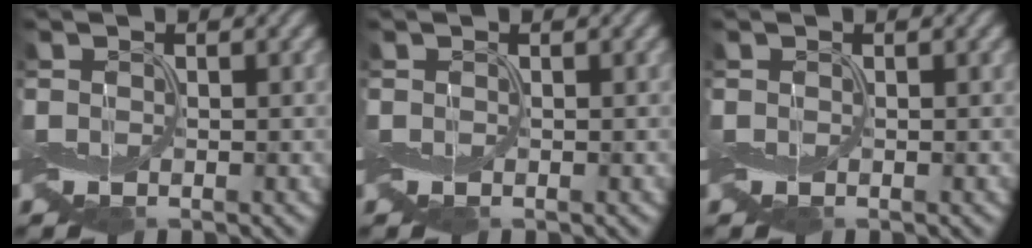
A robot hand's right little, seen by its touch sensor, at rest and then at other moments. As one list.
[{"total": 0.0}, {"total": 0.0}]